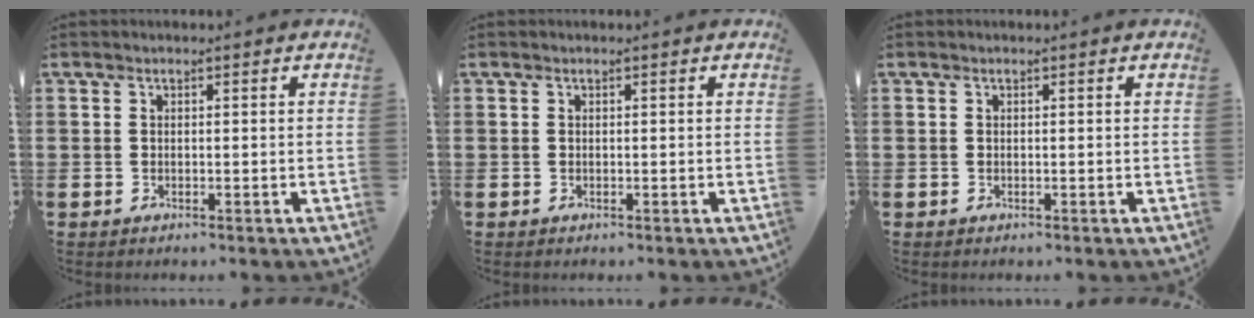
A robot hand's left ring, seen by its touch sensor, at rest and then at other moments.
{"total": 0.0}
{"total": 0.0}